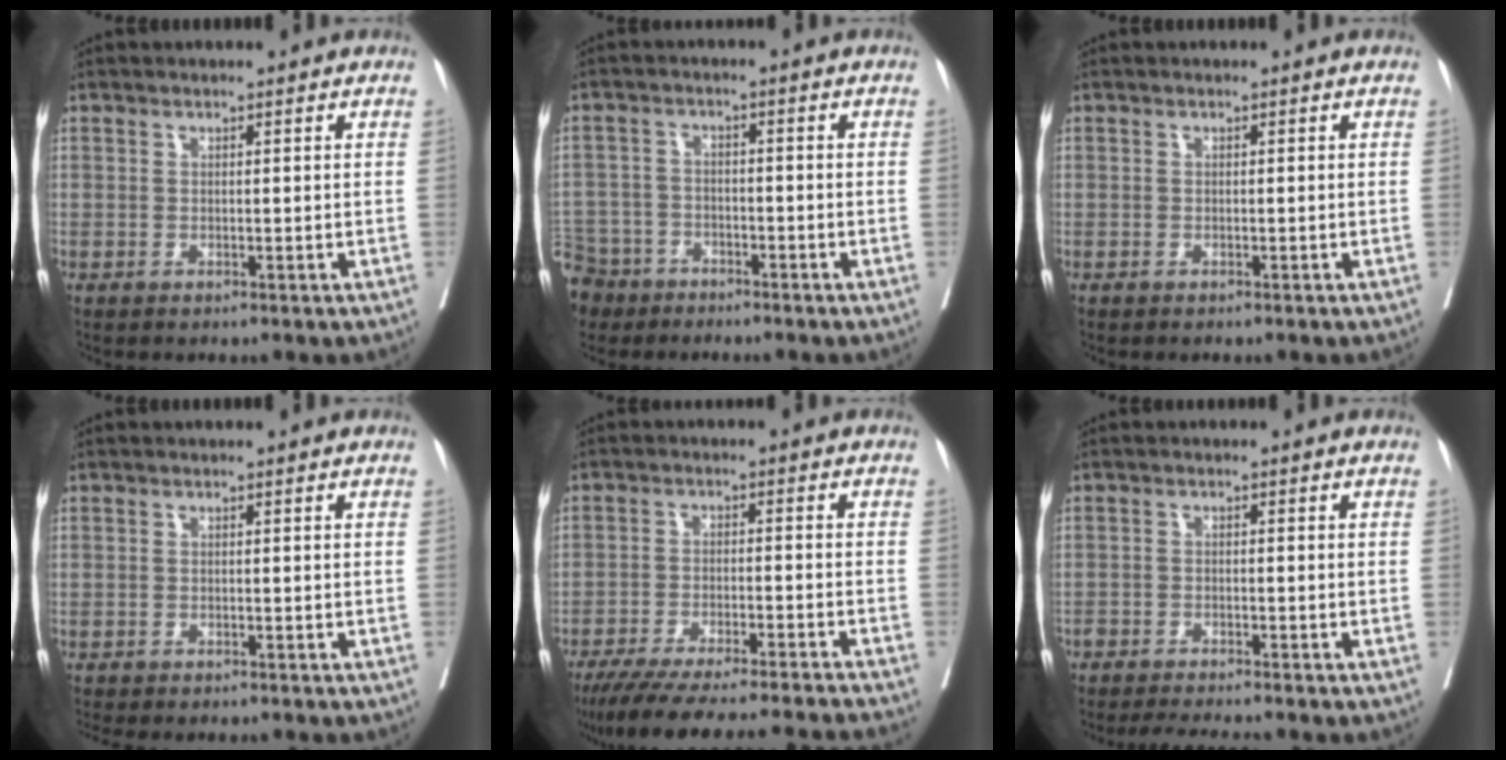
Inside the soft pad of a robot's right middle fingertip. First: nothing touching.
{"total": 10.9, "force": [-7.8, 7.2, 2.2], "torque": [-0.087, -0.001, -0.139]}
{"total": 0.0}
{"total": 7.7, "force": [-6.9, 1.6, 3.0], "torque": [-0.037, -0.008, -0.090]}
{"total": 20.0, "force": [-18.2, -0.6, 8.4], "torque": [-0.113, -0.047, -0.260]}
{"total": 7.7, "force": [-7.1, 0.5, 3.0], "torque": [-0.034, -0.011, -0.110]}